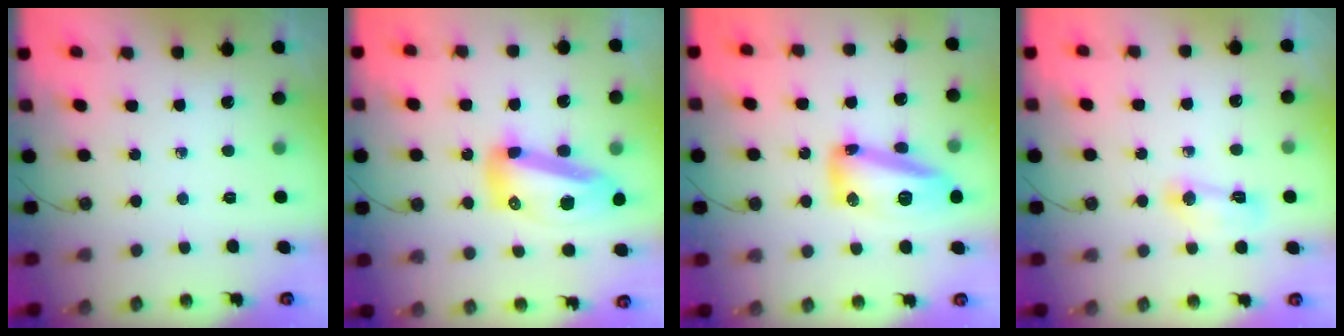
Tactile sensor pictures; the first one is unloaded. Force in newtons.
{"total": 16.9, "press": 16.8, "slide": 2.1}
{"total": 14.1, "press": 14.0, "slide": 1.4}
{"total": 5.5, "press": 5.4, "slide": 0.7}